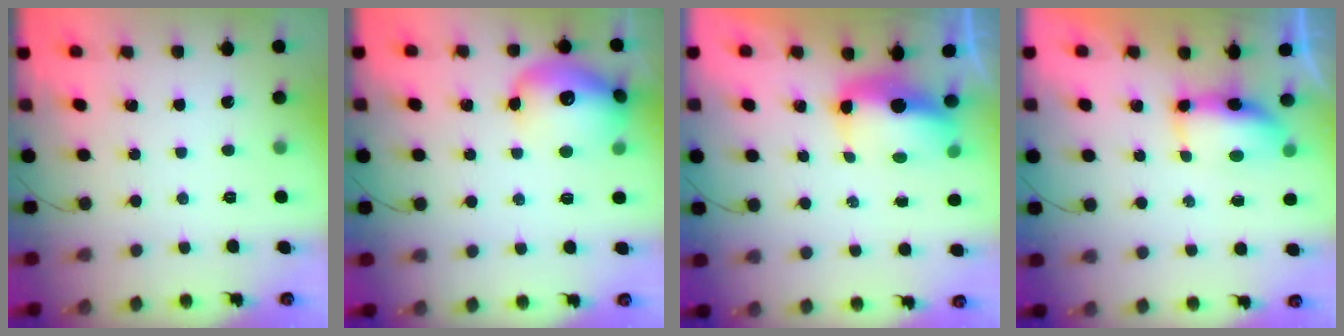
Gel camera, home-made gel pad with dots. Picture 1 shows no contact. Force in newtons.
{"total": 15.7, "press": 15.6, "slide": 1.7}
{"total": 8.6, "press": 8.4, "slide": 1.8}
{"total": 7.4, "press": 7.0, "slide": 2.3}